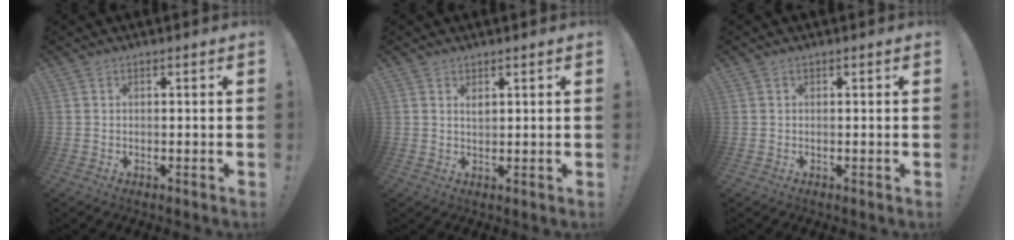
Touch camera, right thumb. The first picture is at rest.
{"total": 1.4, "force": [0.9, 0.5, 0.9], "torque": [-0.010, -0.005, 0.015]}
{"total": 0.0}